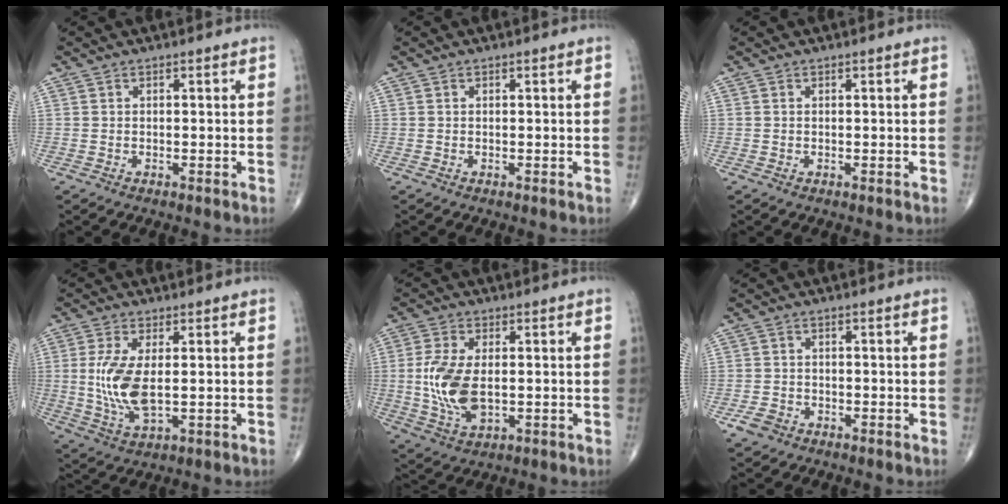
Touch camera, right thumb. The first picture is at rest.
{"total": 0.0}
{"total": 0.0}
{"total": 9.9, "force": [0.3, 4.2, 8.9], "torque": [-0.196, -0.014, 0.016]}
{"total": 10.9, "force": [-0.2, 5.8, 9.2], "torque": [-0.196, -0.010, 0.002]}
{"total": 2.8, "force": [-1.7, 2.0, 1.0], "torque": [-0.017, 0.010, -0.028]}